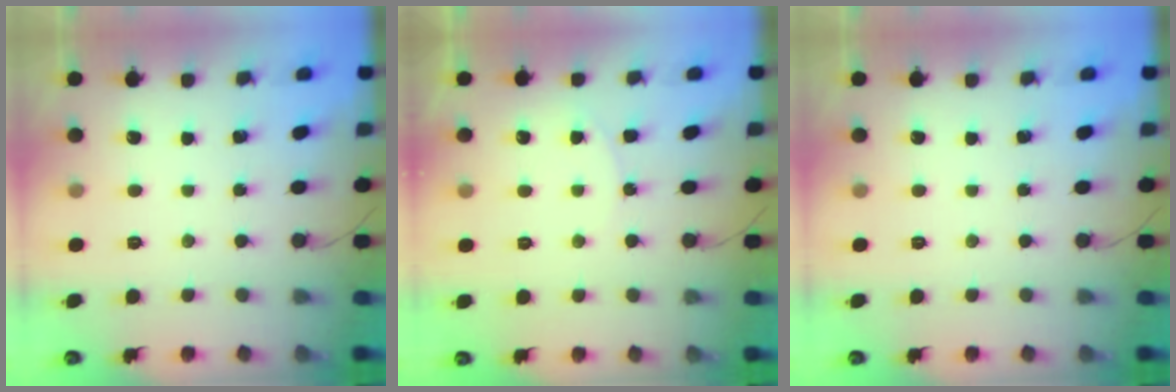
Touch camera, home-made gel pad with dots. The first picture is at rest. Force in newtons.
{"total": 3.9, "press": 3.9, "slide": 0.5}
{"total": 0.0}